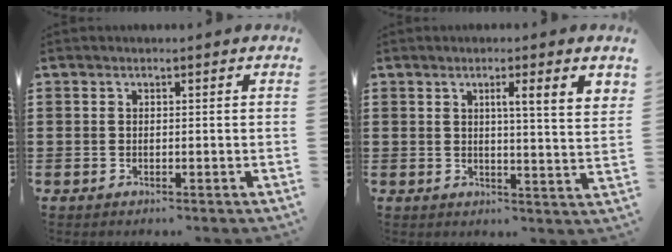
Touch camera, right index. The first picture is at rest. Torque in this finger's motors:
{"motor_torque": [0.26, 0.30, 0.21, 0.06]}